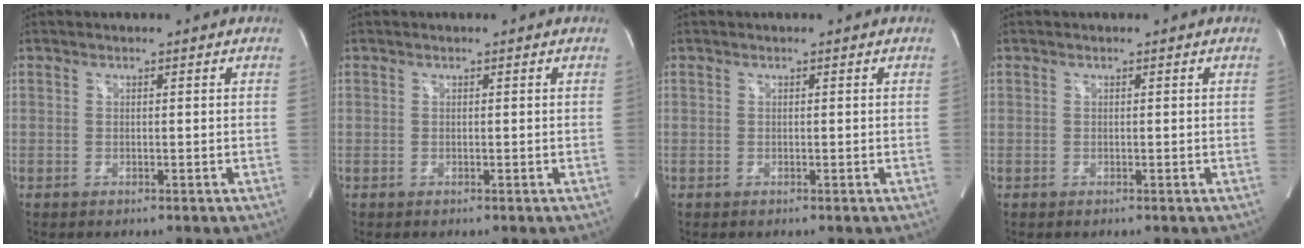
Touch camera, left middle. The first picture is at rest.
{"total": 0.0}
{"total": 0.0}
{"total": 0.0}